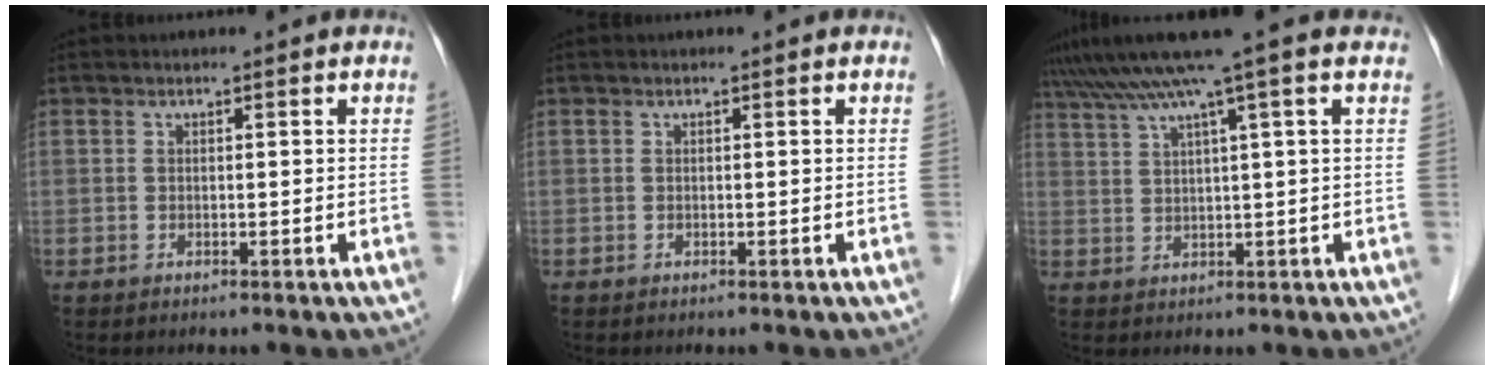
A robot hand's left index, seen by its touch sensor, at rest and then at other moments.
{"total": 0.0}
{"total": 8.3, "force": [6.1, -1.9, 5.4], "torque": [-0.096, 0.028, 0.095]}